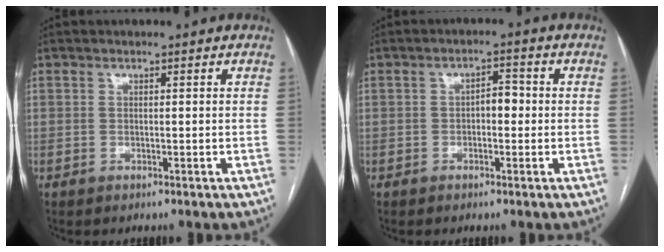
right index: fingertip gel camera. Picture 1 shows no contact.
{"total": 2.9, "force": [-0.3, 1.4, 2.5], "torque": [-0.033, 0.013, -0.006]}